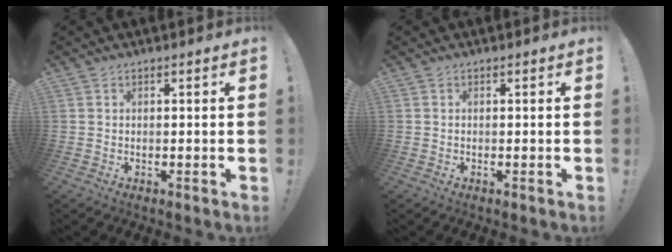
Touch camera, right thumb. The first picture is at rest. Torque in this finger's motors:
{"motor_torque": [-0.01, 0.06, -0.25, 0.06, 0.06]}